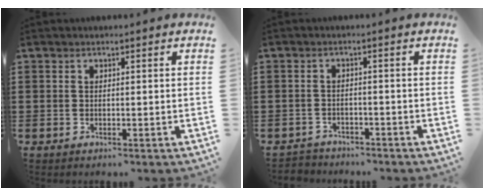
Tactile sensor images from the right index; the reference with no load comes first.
{"total": 1.8, "force": [-1.7, 0.4, -0.3], "torque": [-0.002, 0.003, -0.041]}